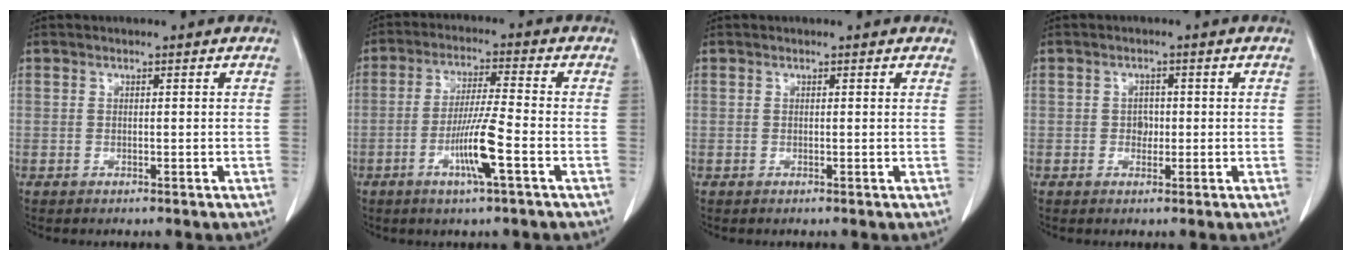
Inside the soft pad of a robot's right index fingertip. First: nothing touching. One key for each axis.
{"total": 8.1, "fx": -3.2, "fy": -0.4, "fz": 7.5, "tx": -0.145, "ty": -0.010, "tz": -0.061}
{"total": 0.7, "fx": 0.7, "fy": 0.2, "fz": 0.1, "tx": -0.007, "ty": 0.001, "tz": 0.001}
{"total": 1.7, "fx": -0.1, "fy": 1.4, "fz": 1.0, "tx": -0.014, "ty": 0.004, "tz": -0.002}